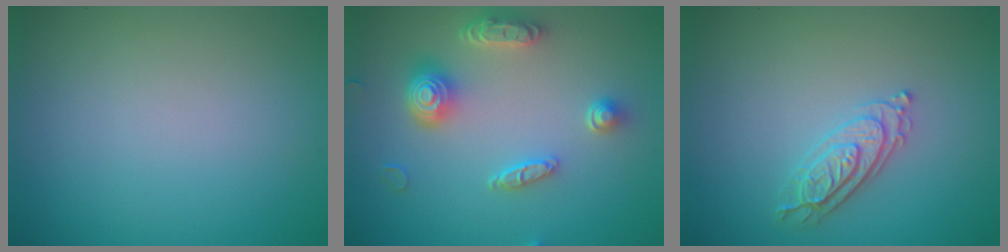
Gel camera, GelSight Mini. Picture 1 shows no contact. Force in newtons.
{"total": 4.9, "press": 4.0, "slide": 2.8}
{"total": 2.4, "press": 2.3, "slide": 0.7}